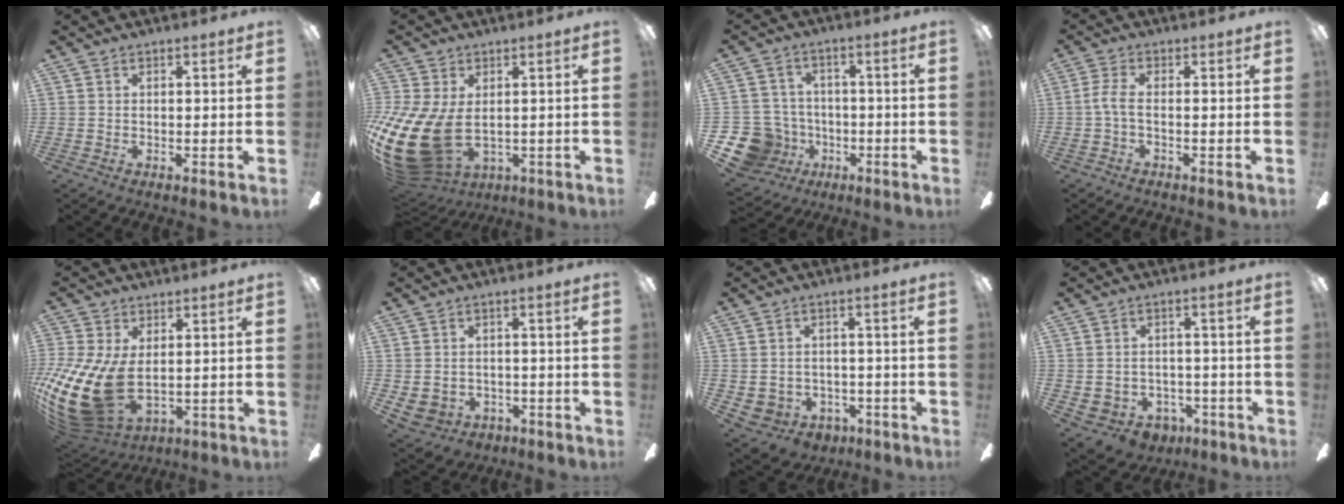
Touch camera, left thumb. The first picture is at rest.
{"total": 18.5, "force": [-3.0, 11.6, 14.0], "torque": [-0.327, -0.005, -0.046]}
{"total": 11.5, "force": [-4.5, 10.1, 3.3], "torque": [-0.114, 0.029, -0.075]}
{"total": 4.6, "force": [-0.4, 1.8, 4.2], "torque": [-0.099, 0.005, -0.015]}
{"total": 19.0, "force": [-2.7, 11.3, 15.0], "torque": [-0.332, -0.004, -0.037]}
{"total": 3.5, "force": [-0.7, 3.4, 0.8], "torque": [-0.028, 0.005, -0.013]}
{"total": 3.8, "force": [-0.6, 3.7, 0.4], "torque": [-0.020, 0.004, -0.007]}
{"total": 4.1, "force": [-1.0, 3.9, 0.6], "torque": [-0.030, 0.002, -0.016]}